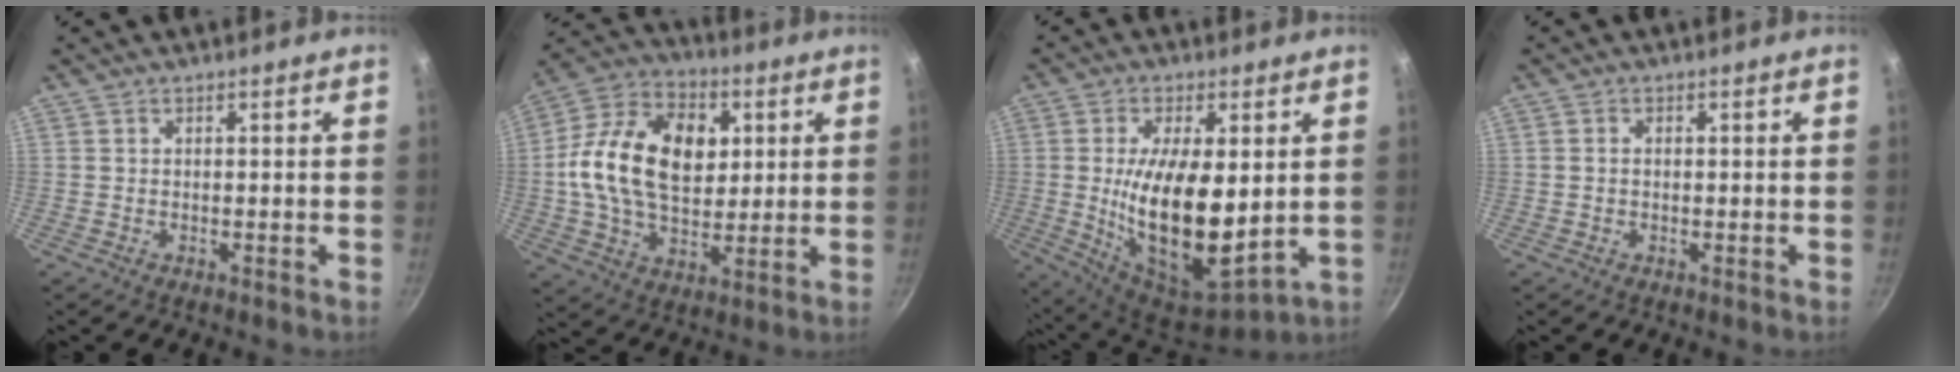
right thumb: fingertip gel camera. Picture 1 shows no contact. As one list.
[{"total": 20.3, "force": [3.1, 13.5, 14.8], "torque": [-0.234, 0.014, 0.040]}, {"total": 19.2, "force": [0.3, 8.4, 17.3], "torque": [-0.293, -0.023, 0.019]}, {"total": 0.9, "force": [0.0, 0.7, 0.6], "torque": [-0.011, 0.004, -0.001]}]